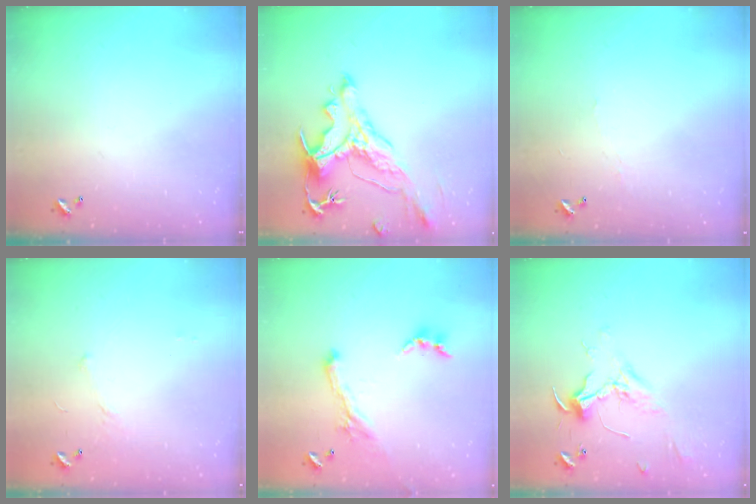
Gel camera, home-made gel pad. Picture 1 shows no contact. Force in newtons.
{"total": 2.9, "press": 2.6, "slide": 1.5}
{"total": 0.8, "press": 0.7, "slide": 0.4}
{"total": 6.4, "press": 6.3, "slide": 0.7}
{"total": 1.8, "press": 1.7, "slide": 0.4}
{"total": 2.3, "press": 2.2, "slide": 0.7}